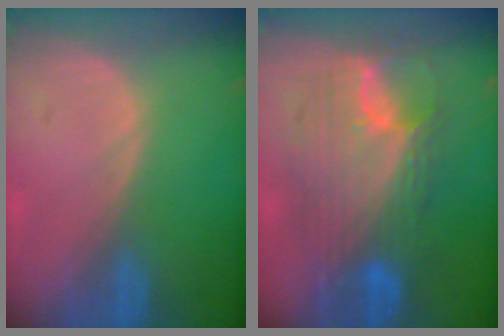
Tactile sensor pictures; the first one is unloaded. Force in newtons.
{"total": 11.4, "press": 11.3, "slide": 0.9}